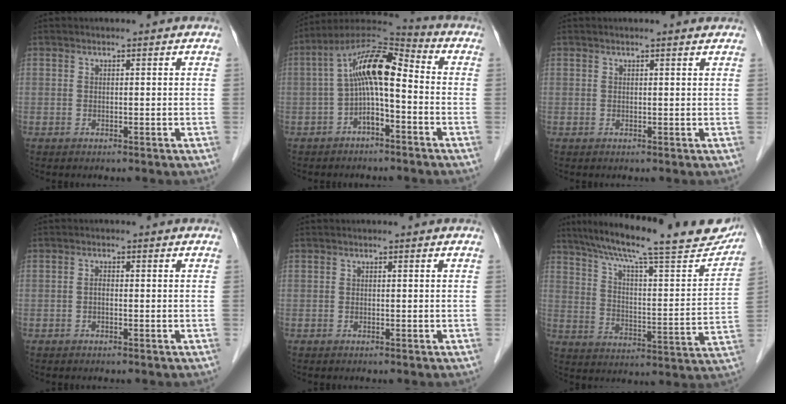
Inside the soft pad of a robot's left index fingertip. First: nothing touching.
{"total": 10.1, "force": [-0.8, 3.2, 9.6], "torque": [-0.177, 0.049, -0.017]}
{"total": 1.5, "force": [1.4, -0.1, 0.6], "torque": [-0.014, 0.004, 0.016]}
{"total": 0.7, "force": [-0.1, 0.4, 0.6], "torque": [-0.017, 0.002, -0.004]}
{"total": 0.0}
{"total": 25.4, "force": [21.6, 3.5, 12.9], "torque": [-0.203, -0.015, 0.291]}